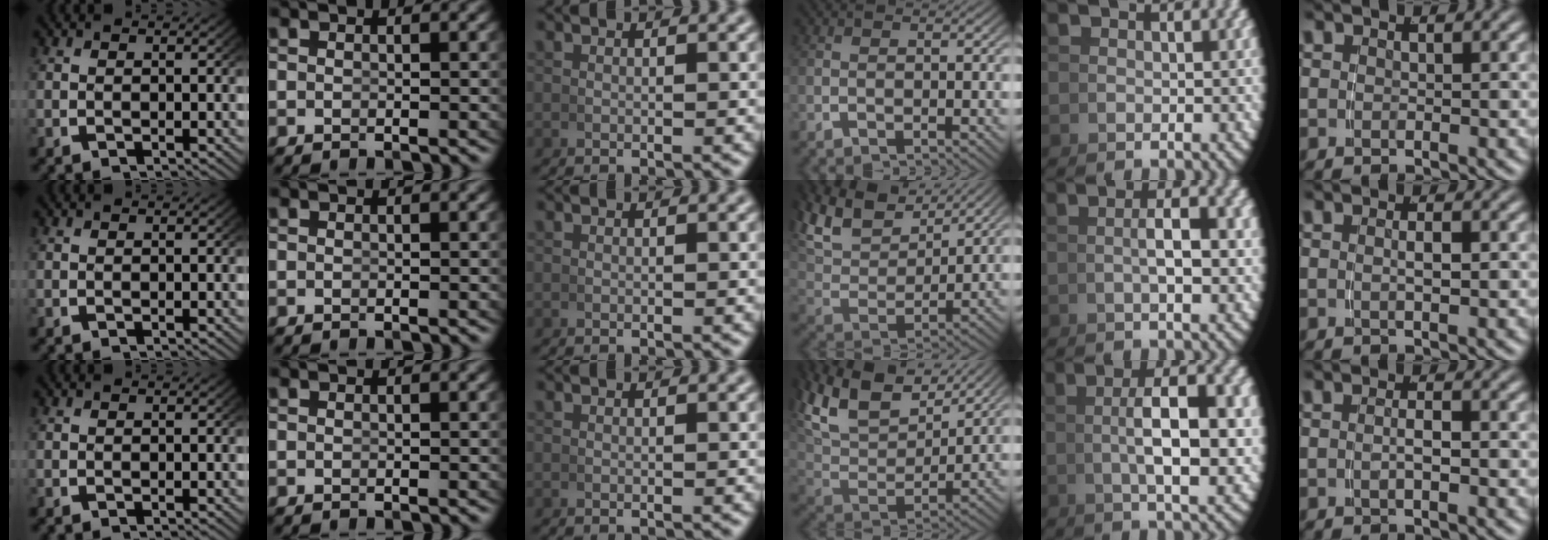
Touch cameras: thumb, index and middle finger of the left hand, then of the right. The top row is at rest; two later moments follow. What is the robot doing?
{"motion": "grasp_and_lifting", "object": "photo album"}